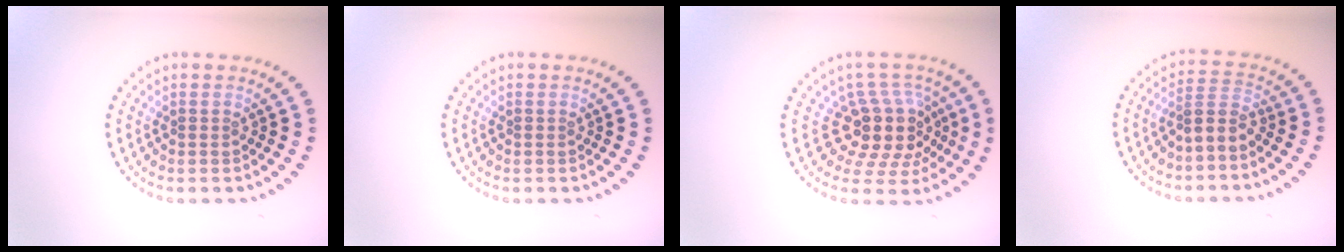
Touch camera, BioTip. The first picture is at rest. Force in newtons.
{"total": 0.0}
{"total": 4.9, "press": 3.8, "slide": 3.1}
{"total": 2.5, "press": 1.9, "slide": 1.6}